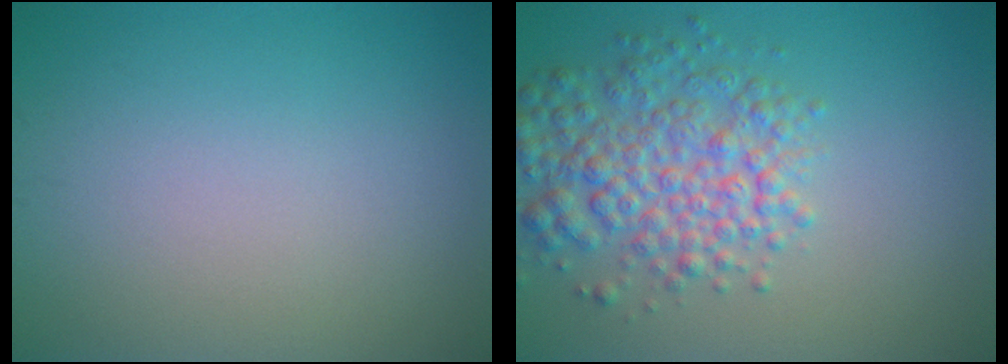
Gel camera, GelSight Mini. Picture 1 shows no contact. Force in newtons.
{"total": 5.5, "press": 5.5, "slide": 0.2}